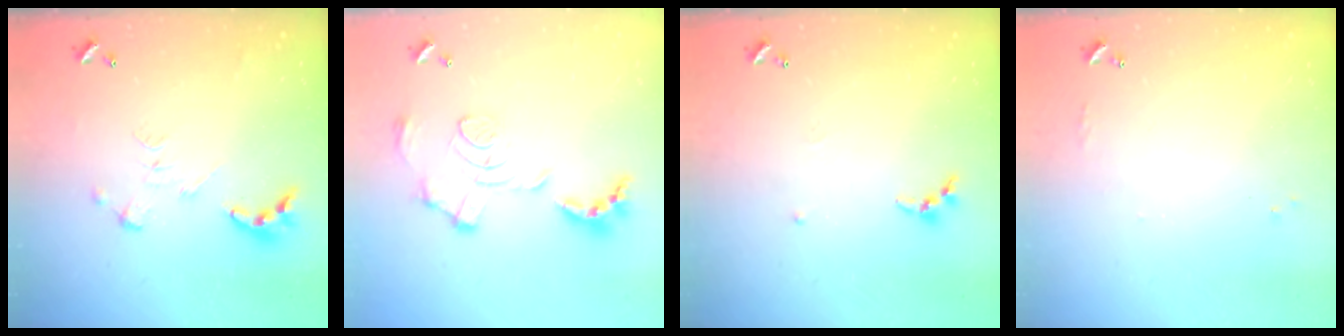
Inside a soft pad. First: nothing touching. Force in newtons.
{"total": 1.5, "press": 0.8, "slide": 1.3}
{"total": 6.2, "press": 6.1, "slide": 0.7}
{"total": 4.3, "press": 4.3, "slide": 0.6}